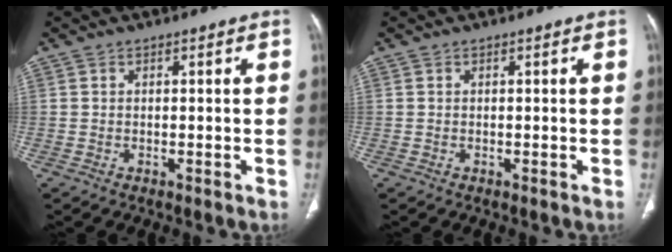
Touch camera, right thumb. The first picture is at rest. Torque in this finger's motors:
{"motor_torque": [-0.12, 0.23, -0.19, 0.19, -0.01]}